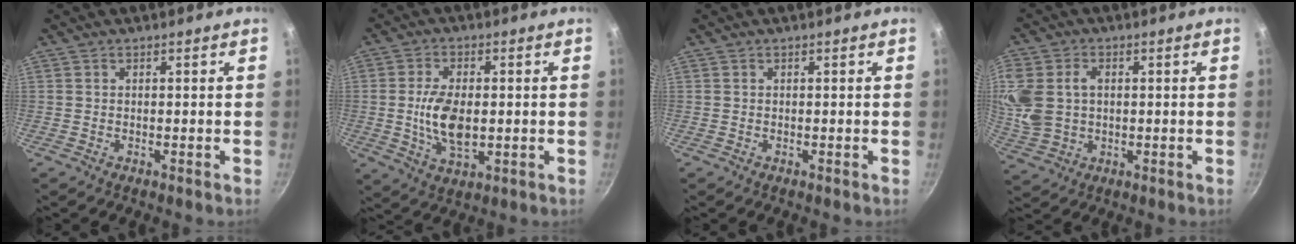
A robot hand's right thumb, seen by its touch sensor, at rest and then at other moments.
{"total": 9.7, "force": [-0.4, 5.3, 8.1], "torque": [-0.152, -0.005, -0.003]}
{"total": 0.0}
{"total": 11.8, "force": [1.7, 8.9, 7.6], "torque": [-0.168, 0.003, 0.039]}